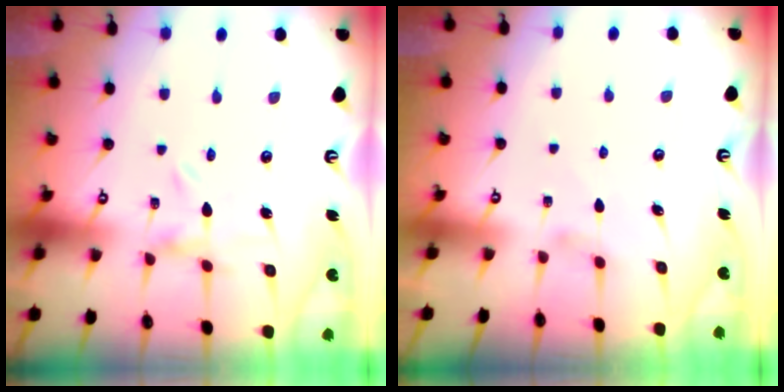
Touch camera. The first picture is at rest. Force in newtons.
{"total": 2.7, "press": 2.7, "slide": 0.3}